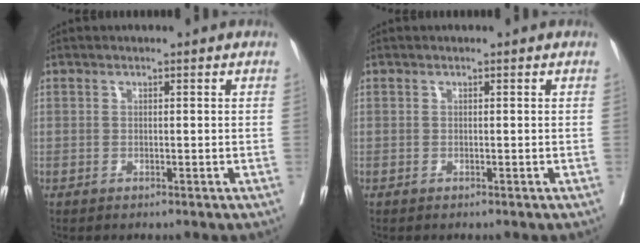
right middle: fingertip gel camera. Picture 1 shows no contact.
{"total": 0.0}